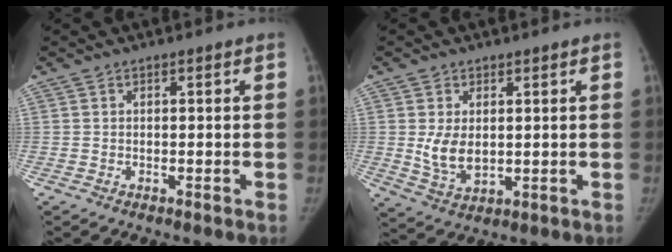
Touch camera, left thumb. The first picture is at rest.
{"total": 5.8, "force": [0.9, 3.9, 4.1], "torque": [-0.060, -0.018, 0.029]}